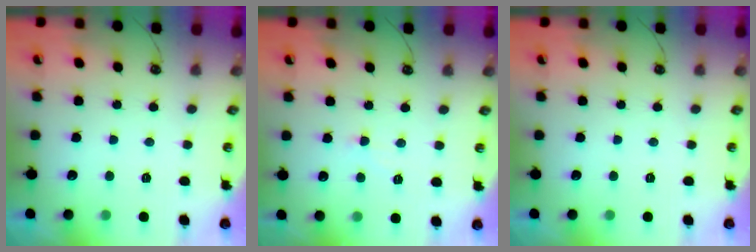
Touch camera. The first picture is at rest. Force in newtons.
{"total": 1.5, "press": 1.4, "slide": 0.5}
{"total": 0.0}